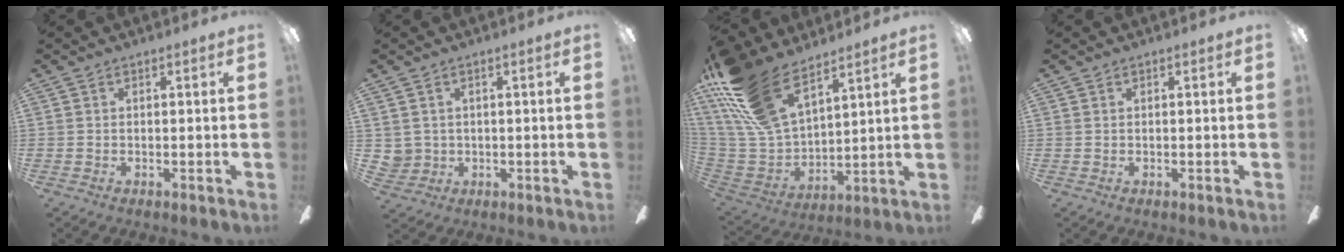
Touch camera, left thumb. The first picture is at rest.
{"total": 3.1, "force": [1.3, 2.8, -0.1], "torque": [-0.008, 0.003, 0.028]}
{"total": 21.4, "force": [14.4, 9.9, 12.4], "torque": [-0.290, -0.083, 0.263]}
{"total": 0.0}